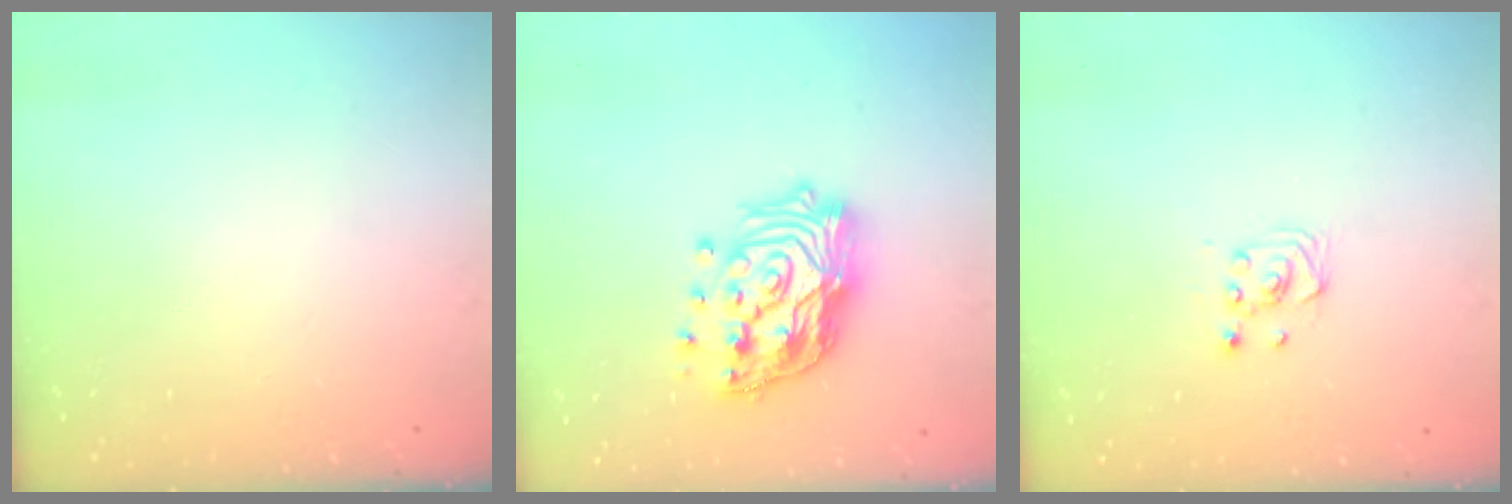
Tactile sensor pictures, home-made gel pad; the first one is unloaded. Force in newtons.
{"total": 19.2, "press": 19.1, "slide": 1.9}
{"total": 2.6, "press": 2.4, "slide": 1.0}